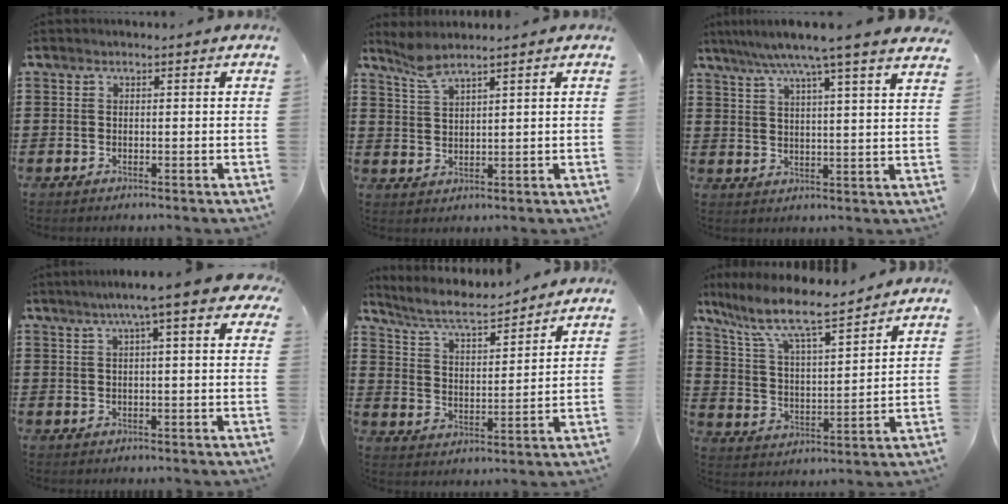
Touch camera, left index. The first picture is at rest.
{"total": 3.5, "force": [2.9, 0.4, 1.9], "torque": [-0.045, -0.001, 0.054]}
{"total": 7.4, "force": [6.0, -0.9, 4.3], "torque": [-0.102, -0.025, 0.099]}
{"total": 6.6, "force": [3.2, 0.3, 5.8], "torque": [-0.108, 0.008, 0.052]}
{"total": 6.5, "force": [5.8, 0.9, 2.9], "torque": [-0.080, -0.029, 0.097]}
{"total": 9.0, "force": [7.1, 1.6, 5.2], "torque": [-0.128, -0.038, 0.119]}